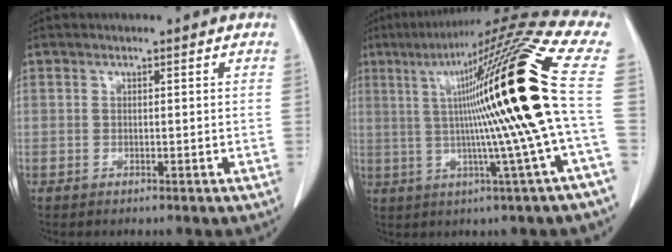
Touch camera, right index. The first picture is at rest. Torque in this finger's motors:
{"motor_torque": [2.14, 0.00, 1.05, 0.21]}